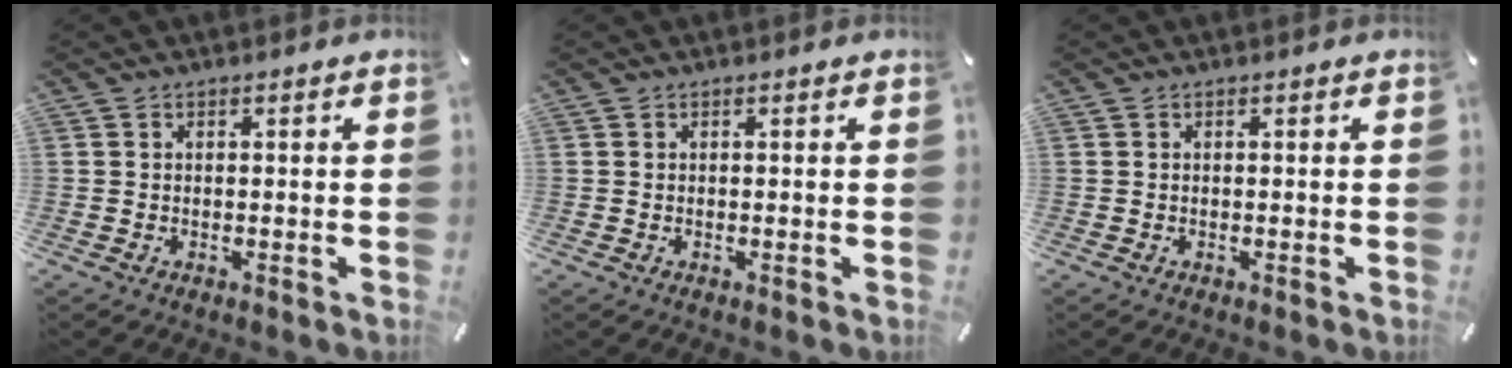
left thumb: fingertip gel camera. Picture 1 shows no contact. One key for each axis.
{"total": 0.0}
{"total": 0.0}